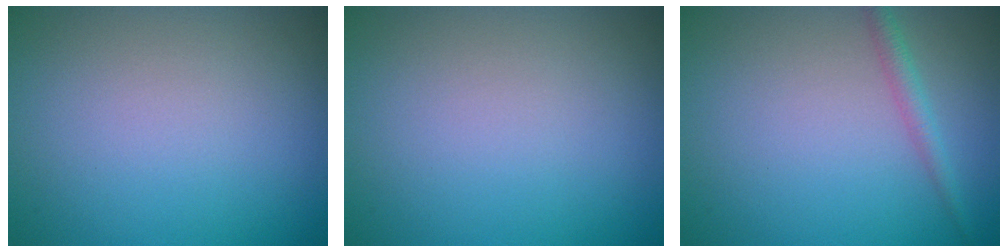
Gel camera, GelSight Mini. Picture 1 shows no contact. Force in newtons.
{"total": 0.0}
{"total": 1.6, "press": 1.6, "slide": 0.1}